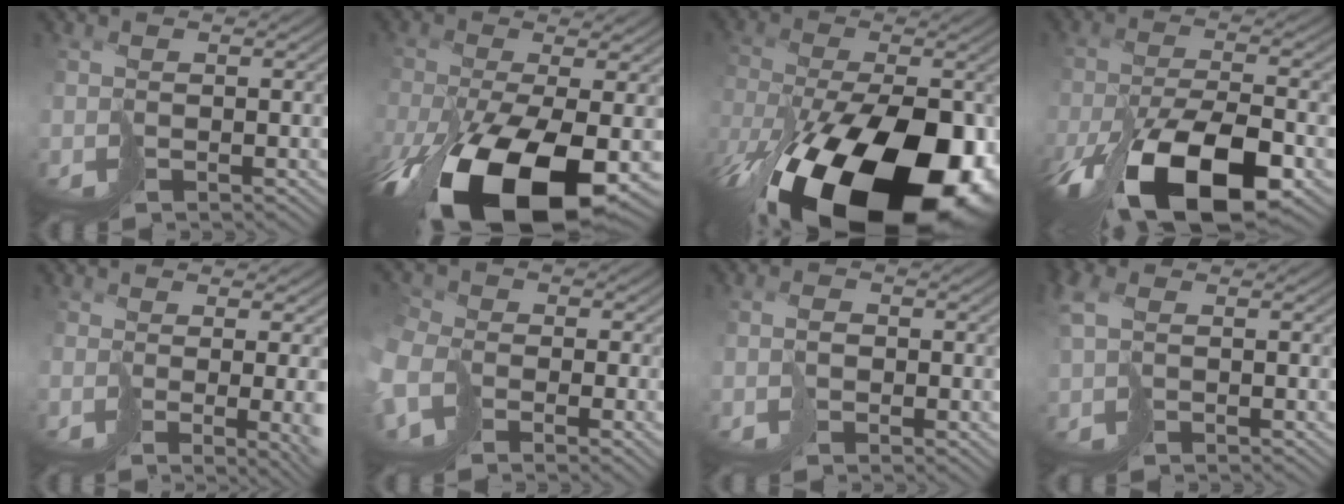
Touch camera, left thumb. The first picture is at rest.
{"total": 15.4, "force": [-6.9, 5.7, 12.5], "torque": [-0.261, -0.046, -0.103]}
{"total": 19.4, "force": [-10.8, 8.8, 13.5], "torque": [-0.233, -0.091, -0.126]}
{"total": 15.4, "force": [-8.3, 5.7, 11.7], "torque": [-0.225, -0.031, -0.135]}
{"total": 6.2, "force": [-0.9, 1.8, 5.9], "torque": [-0.061, -0.025, 0.026]}
{"total": 8.9, "force": [-3.8, 6.2, 5.0], "torque": [-0.159, -0.038, -0.068]}
{"total": 0.0}
{"total": 3.6, "force": [0.4, 2.5, 2.6], "torque": [-0.087, -0.003, 0.010]}